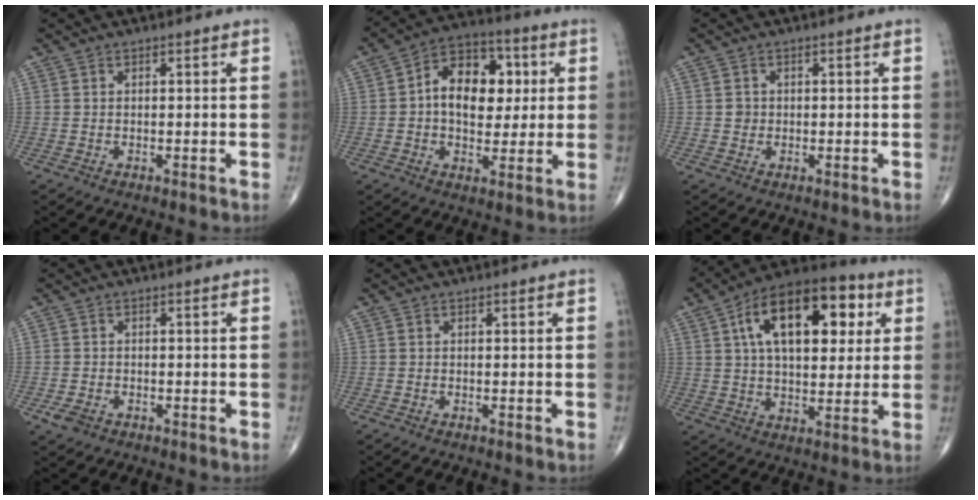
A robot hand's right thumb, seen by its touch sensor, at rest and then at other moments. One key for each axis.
{"total": 14.0, "fx": 1.9, "fy": 9.5, "fz": 10.2, "tx": -0.115, "ty": 0.015, "tz": 0.021}
{"total": 1.3, "fx": 0.0, "fy": 1.2, "fz": 0.4, "tx": -0.002, "ty": 0.003, "tz": 0.001}
{"total": 2.5, "fx": -1.2, "fy": 1.7, "fz": 1.4, "tx": -0.027, "ty": 0.004, "tz": -0.019}
{"total": 0.0}
{"total": 20.8, "fx": 6.5, "fy": 10.9, "fz": 16.5, "tx": -0.233, "ty": 0.009, "tz": 0.093}